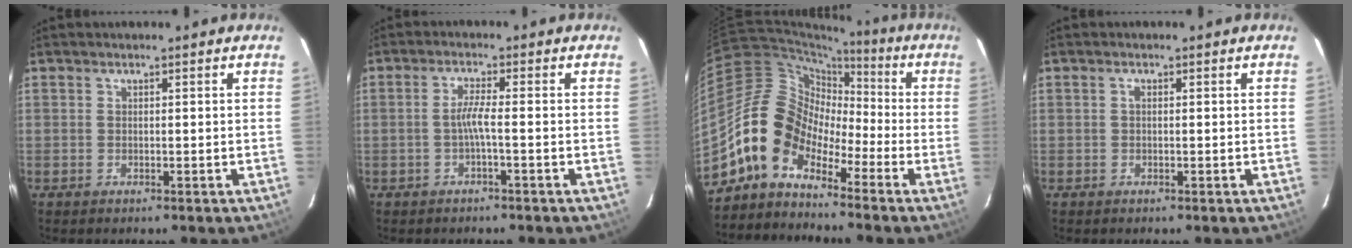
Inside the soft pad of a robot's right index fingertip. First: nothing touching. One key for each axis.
{"total": 2.7, "fx": -1.1, "fy": -0.4, "fz": 2.4, "tx": -0.050, "ty": 0.002, "tz": -0.020}
{"total": 10.1, "fx": -5.8, "fy": 6.9, "fz": 4.5, "tx": -0.082, "ty": 0.035, "tz": -0.130}
{"total": 0.6, "fx": 0.0, "fy": 0.3, "fz": 0.4, "tx": -0.008, "ty": 0.004, "tz": 0.000}